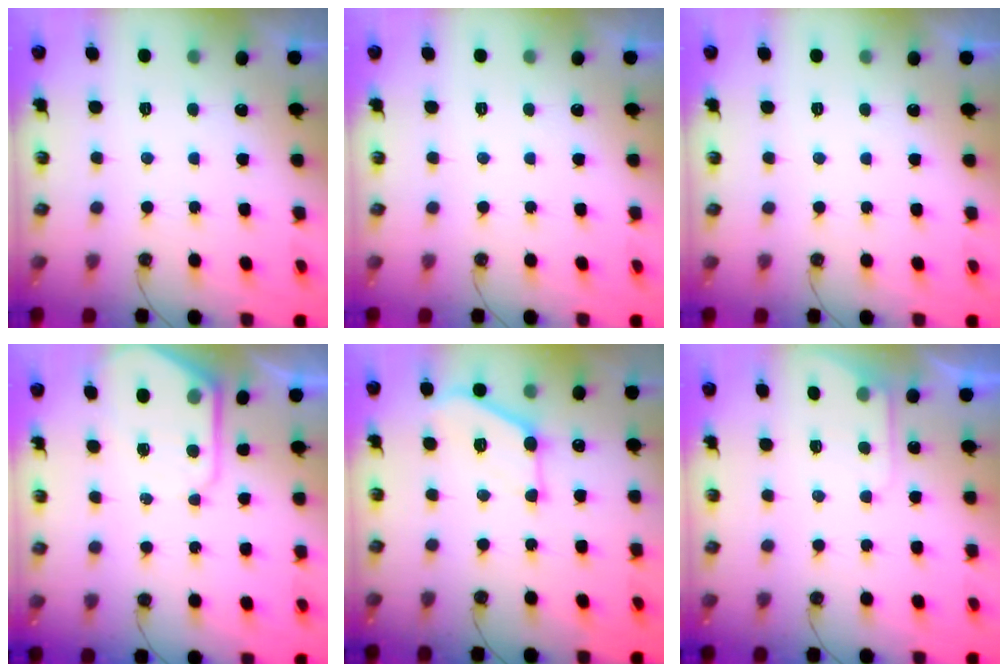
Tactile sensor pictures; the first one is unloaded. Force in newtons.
{"total": 0.0}
{"total": 0.0}
{"total": 7.6, "press": 7.6, "slide": 0.6}
{"total": 13.4, "press": 13.4, "slide": 0.6}
{"total": 6.0, "press": 6.0, "slide": 0.7}